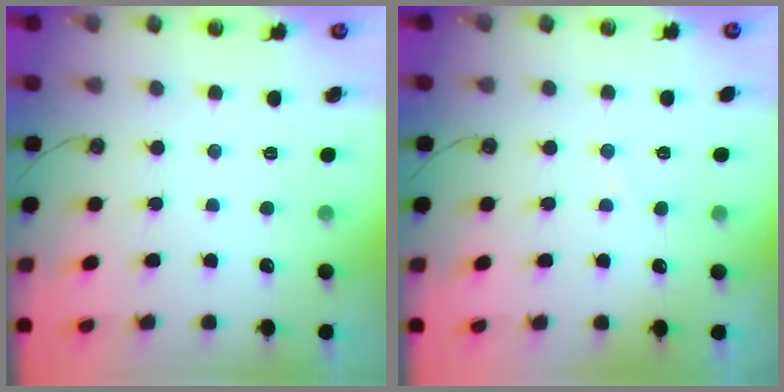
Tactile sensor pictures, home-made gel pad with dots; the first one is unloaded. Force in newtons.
{"total": 4.7, "press": 4.6, "slide": 0.5}